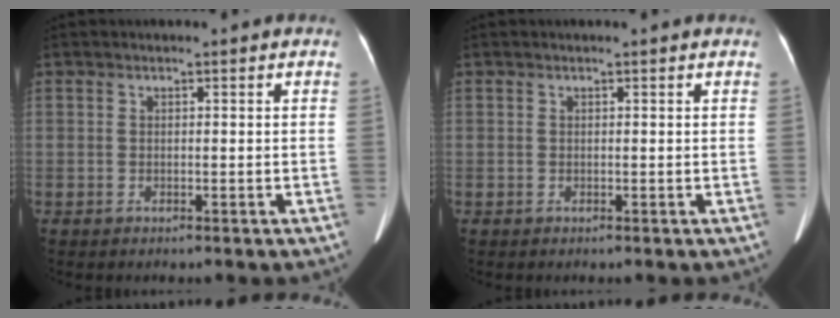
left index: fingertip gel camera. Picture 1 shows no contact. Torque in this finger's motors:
{"motor_torque": [-0.09, 0.15, -0.06, 0.01]}